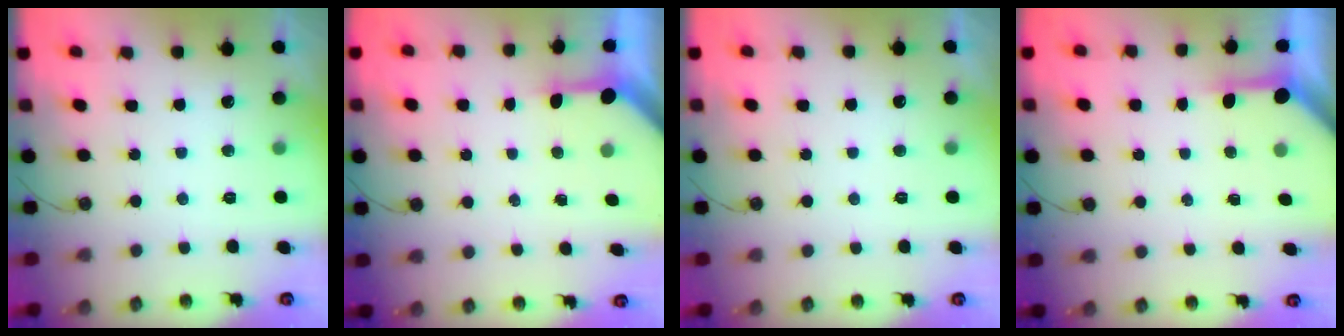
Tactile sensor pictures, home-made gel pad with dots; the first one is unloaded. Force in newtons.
{"total": 3.1, "press": 3.1, "slide": 0.2}
{"total": 0.0}
{"total": 3.5, "press": 3.4, "slide": 0.4}